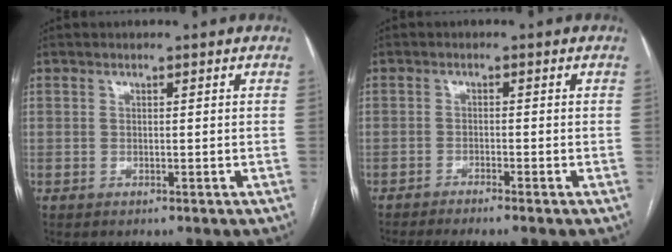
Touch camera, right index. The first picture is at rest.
{"total": 4.6, "force": [-3.9, -0.5, 2.4], "torque": [-0.030, -0.005, -0.064]}